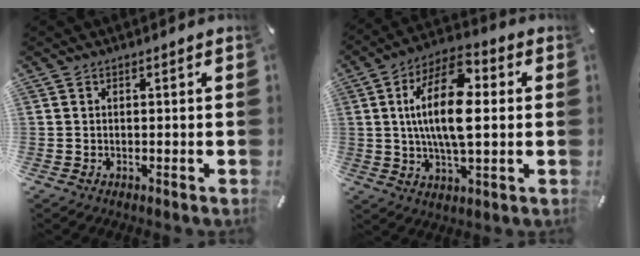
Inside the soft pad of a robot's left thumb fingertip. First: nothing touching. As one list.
[{"total": 16.2, "force": [2.1, 7.3, 14.3], "torque": [-0.279, -0.002, 0.032]}]